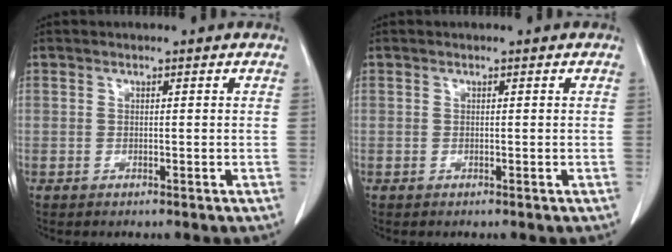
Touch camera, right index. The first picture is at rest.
{"total": 0.0}